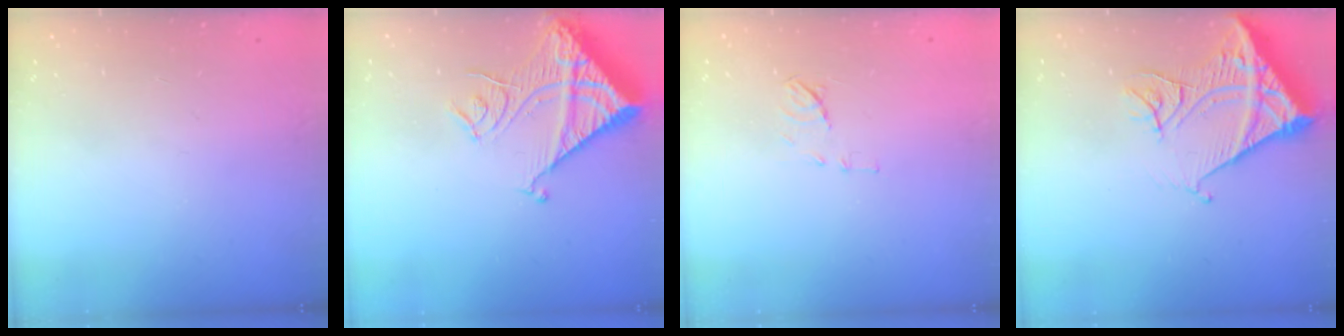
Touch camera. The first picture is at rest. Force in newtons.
{"total": 15.6, "press": 15.4, "slide": 1.8}
{"total": 6.9, "press": 6.9, "slide": 0.7}
{"total": 14.2, "press": 14.1, "slide": 1.5}